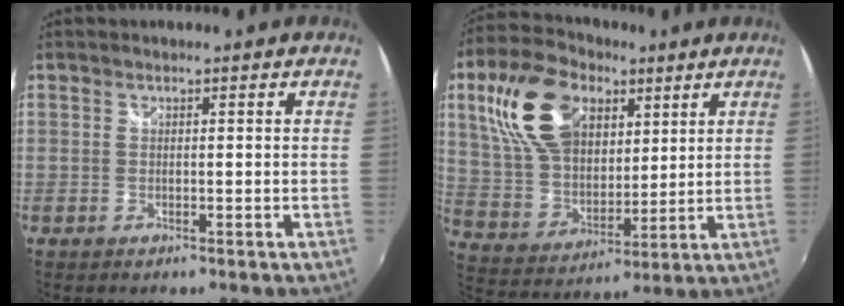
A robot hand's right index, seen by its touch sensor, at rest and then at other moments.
{"total": 19.6, "force": [8.5, 12.1, 12.9], "torque": [-0.272, 0.038, 0.167]}